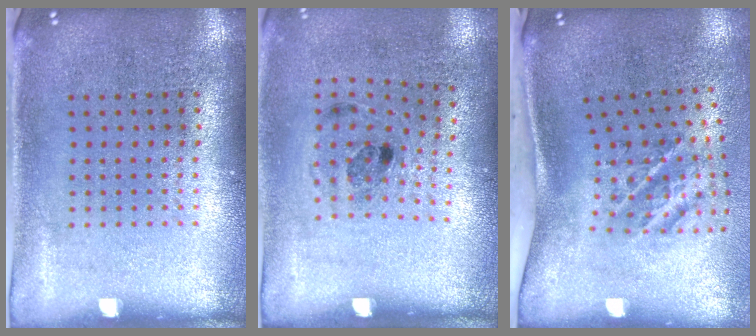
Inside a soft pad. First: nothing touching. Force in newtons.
{"total": 1.2, "press": 0.8, "slide": 0.9}
{"total": 2.3, "press": 1.3, "slide": 1.9}